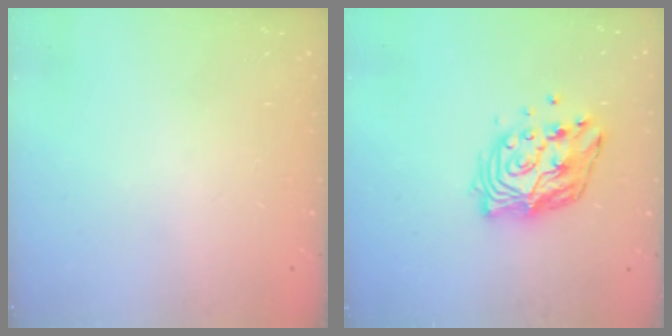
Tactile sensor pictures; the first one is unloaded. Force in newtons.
{"total": 12.4, "press": 12.3, "slide": 1.1}